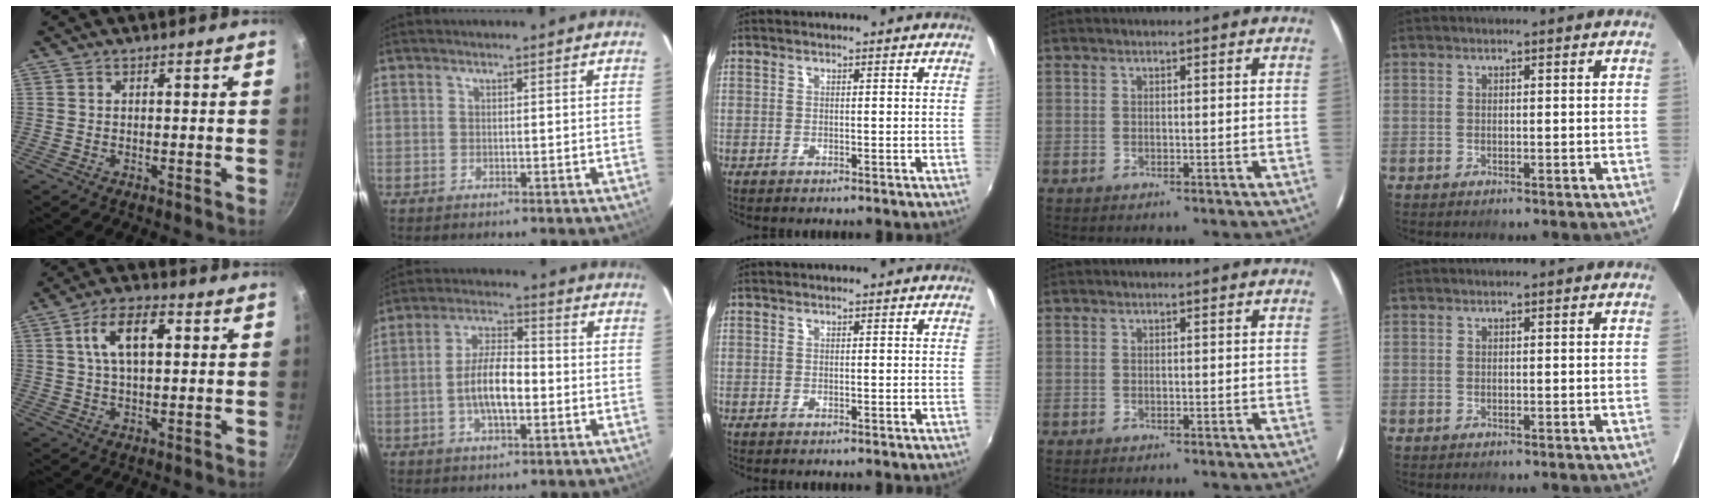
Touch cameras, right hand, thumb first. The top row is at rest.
{"thumb": {"total": 9.7, "force": [2.5, 4.9, 8.0], "torque": [-0.126, 0.013, 0.038]}, "index": {"total": 8.6, "force": [-2.0, 3.3, 7.6], "torque": [-0.149, 0.007, -0.034]}}